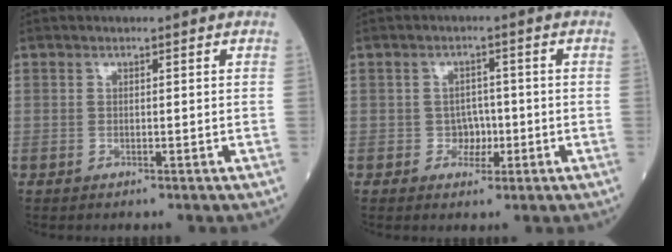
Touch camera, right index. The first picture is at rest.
{"total": 2.8, "force": [-0.7, 2.4, 1.2], "torque": [-0.006, 0.009, -0.009]}